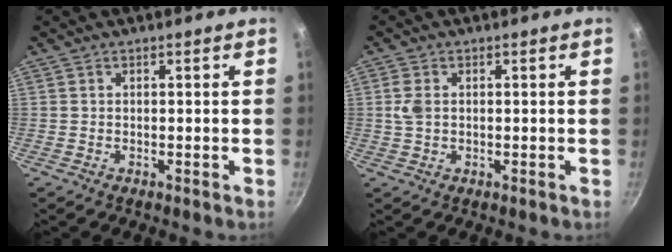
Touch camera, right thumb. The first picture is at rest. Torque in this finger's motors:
{"motor_torque": [0.37, 0.29, 0.59, 0.14, 0.07]}